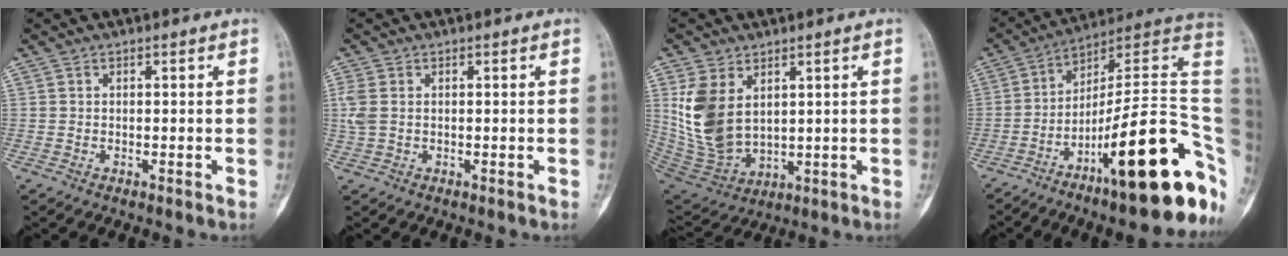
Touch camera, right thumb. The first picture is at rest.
{"total": 3.2, "force": [0.4, 2.1, 2.4], "torque": [-0.080, 0.005, 0.009]}
{"total": 12.8, "force": [3.6, 8.3, 9.1], "torque": [-0.167, -0.021, 0.092]}
{"total": 26.4, "force": [-9.3, 6.6, 23.9], "torque": [-0.266, 0.089, -0.134]}